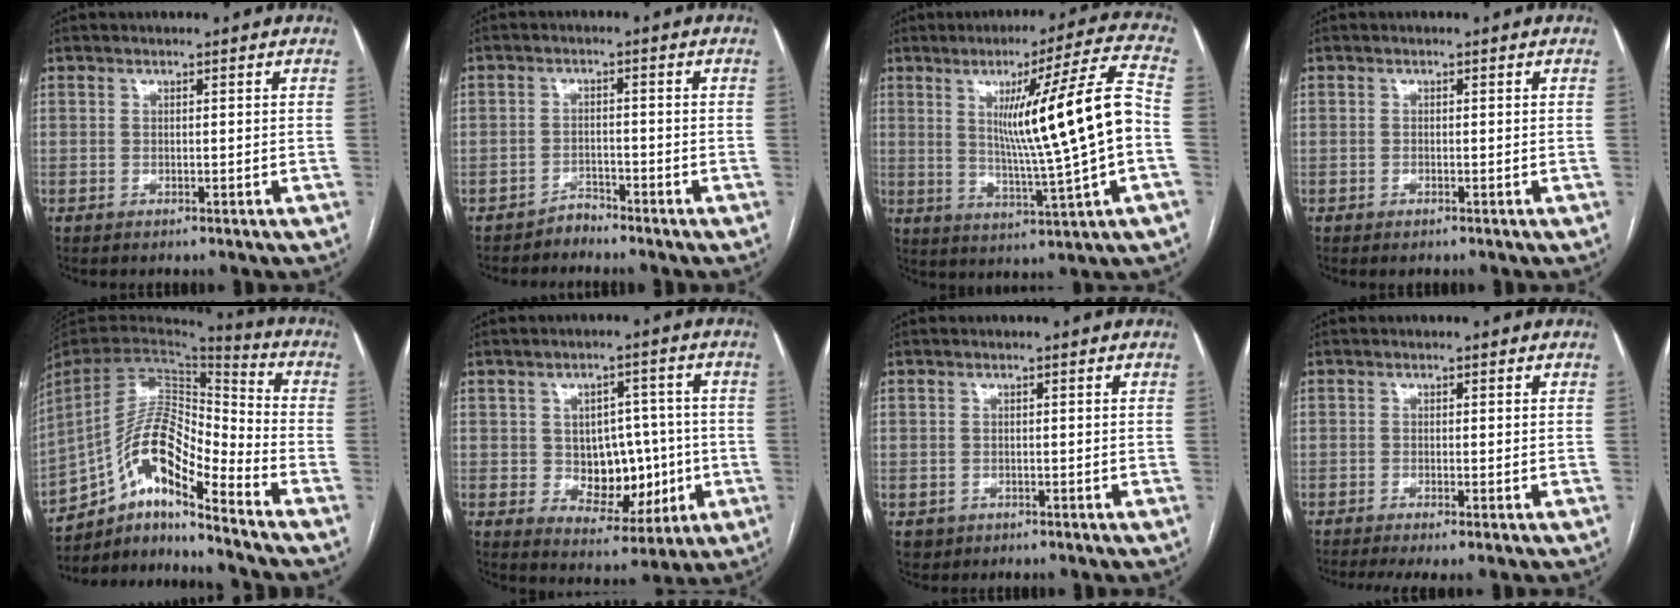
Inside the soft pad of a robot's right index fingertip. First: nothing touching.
{"total": 2.1, "force": [-1.9, 0.7, -0.4], "torque": [0.014, 0.000, -0.033]}
{"total": 16.7, "force": [0.9, -1.4, 16.6], "torque": [-0.249, -0.002, 0.010]}
{"total": 0.7, "force": [-0.5, 0.3, 0.4], "torque": [-0.007, -0.001, -0.005]}
{"total": 15.2, "force": [-9.8, 3.1, 11.2], "torque": [-0.206, 0.029, -0.171]}
{"total": 9.8, "force": [-0.7, 6.6, 7.2], "torque": [-0.096, 0.019, 0.005]}
{"total": 1.9, "force": [-0.8, 1.7, 0.2], "torque": [-0.004, 0.004, -0.007]}
{"total": 3.2, "force": [-2.0, 0.4, 2.5], "torque": [-0.044, -0.008, -0.034]}